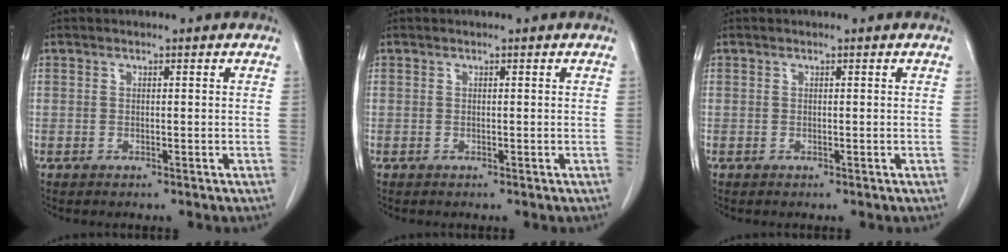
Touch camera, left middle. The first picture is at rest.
{"total": 0.0}
{"total": 0.0}